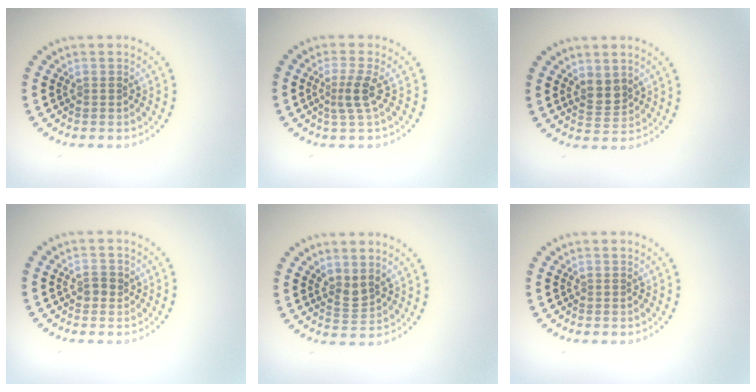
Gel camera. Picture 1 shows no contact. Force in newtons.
{"total": 2.0, "press": 1.4, "slide": 1.4}
{"total": 2.0, "press": 1.7, "slide": 1.0}
{"total": 1.3, "press": 1.2, "slide": 0.4}
{"total": 1.9, "press": 1.4, "slide": 1.3}
{"total": 0.0}